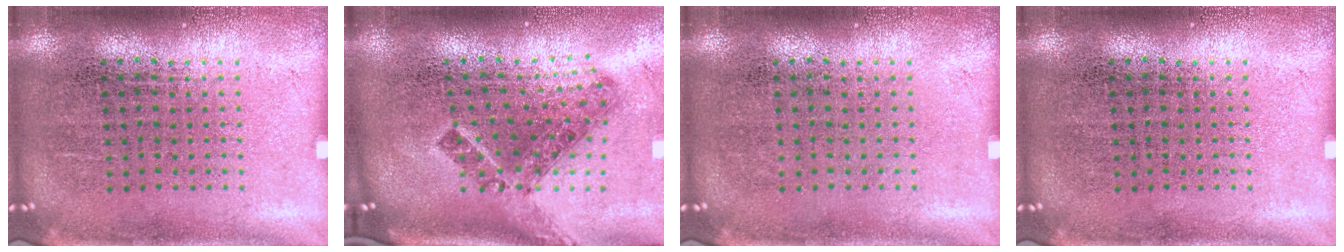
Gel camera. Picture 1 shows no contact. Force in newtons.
{"total": 1.6, "press": 1.2, "slide": 1.1}
{"total": 0.0}
{"total": 0.0}